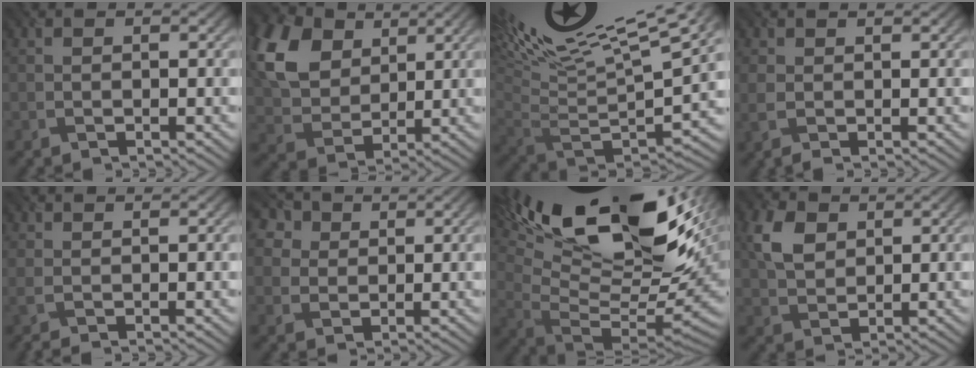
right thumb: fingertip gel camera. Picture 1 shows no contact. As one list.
[{"total": 13.0, "force": [5.7, 8.8, 7.8], "torque": [-0.208, 0.025, 0.097]}, {"total": 18.5, "force": [10.5, 6.0, 14.0], "torque": [-0.277, 0.037, 0.188]}, {"total": 1.6, "force": [0.4, 0.7, 1.4], "torque": [-0.040, 0.000, 0.005]}, {"total": 1.3, "force": [0.5, 0.2, 1.2], "torque": [-0.025, 0.002, 0.005]}, {"total": 7.7, "force": [4.5, 5.2, 3.6], "torque": [-0.140, 0.012, 0.084]}, {"total": 21.4, "force": [10.6, 8.2, 16.7], "torque": [-0.268, 0.031, 0.189]}, {"total": 5.6, "force": [2.4, 3.6, 3.5], "torque": [-0.085, 0.003, 0.045]}]